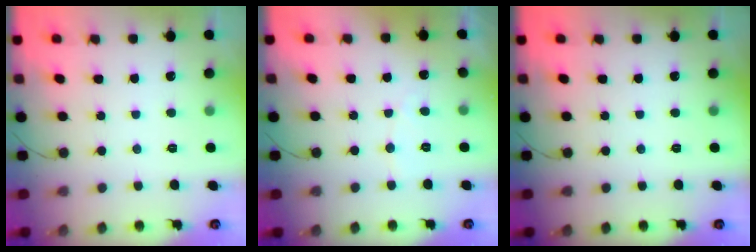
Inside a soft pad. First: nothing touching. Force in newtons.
{"total": 2.6, "press": 2.6, "slide": 0.2}
{"total": 0.0}